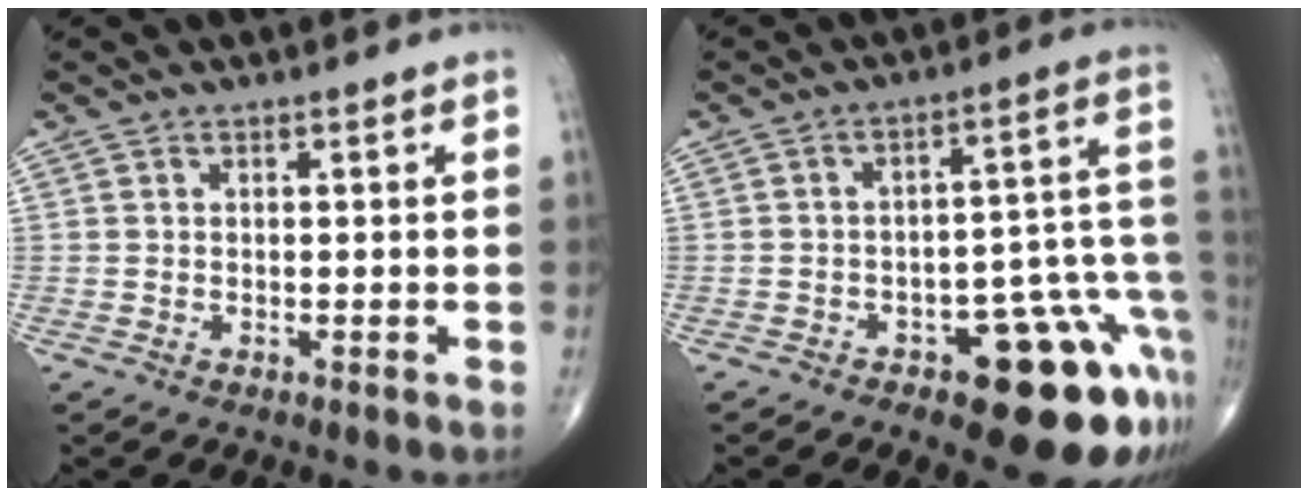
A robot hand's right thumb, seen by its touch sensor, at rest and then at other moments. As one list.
[{"total": 16.4, "force": [-7.9, 6.5, 12.9], "torque": [-0.075, 0.075, -0.094]}]